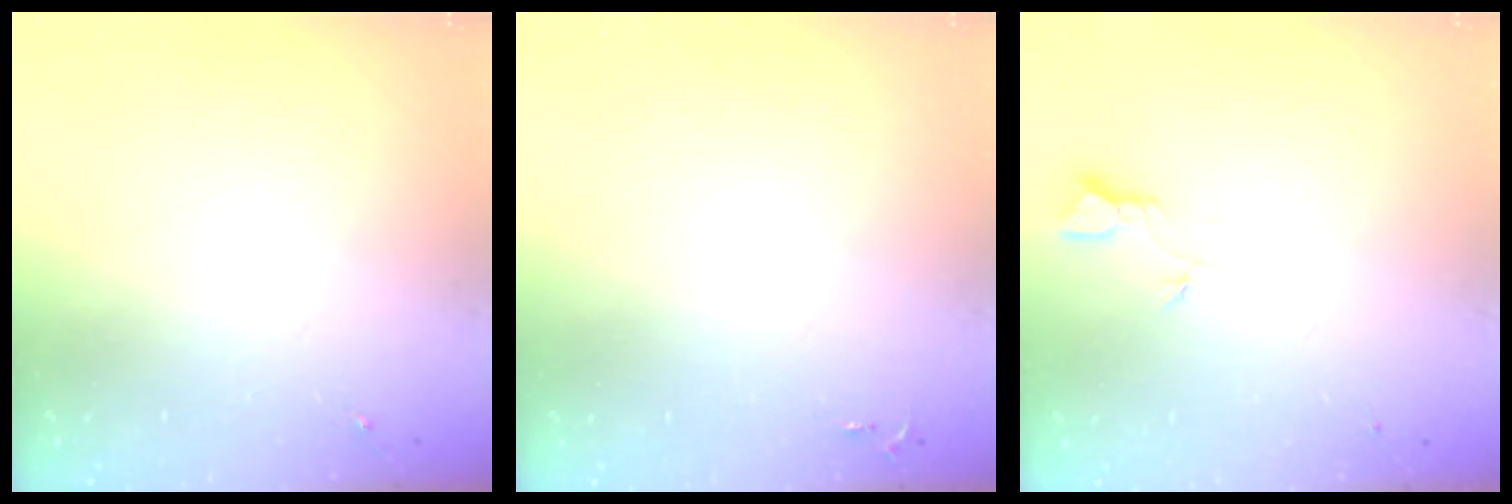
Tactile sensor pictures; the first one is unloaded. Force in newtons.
{"total": 2.5, "press": 2.5, "slide": 0.3}
{"total": 1.8, "press": 1.8, "slide": 0.0}